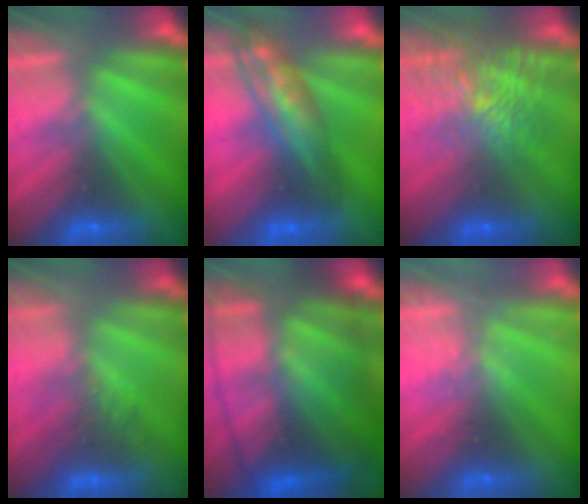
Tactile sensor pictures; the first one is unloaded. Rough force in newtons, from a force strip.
{"total": 2.8}
{"total": 6.1}
{"total": 2.7}
{"total": 6.9}
{"total": 2.2}